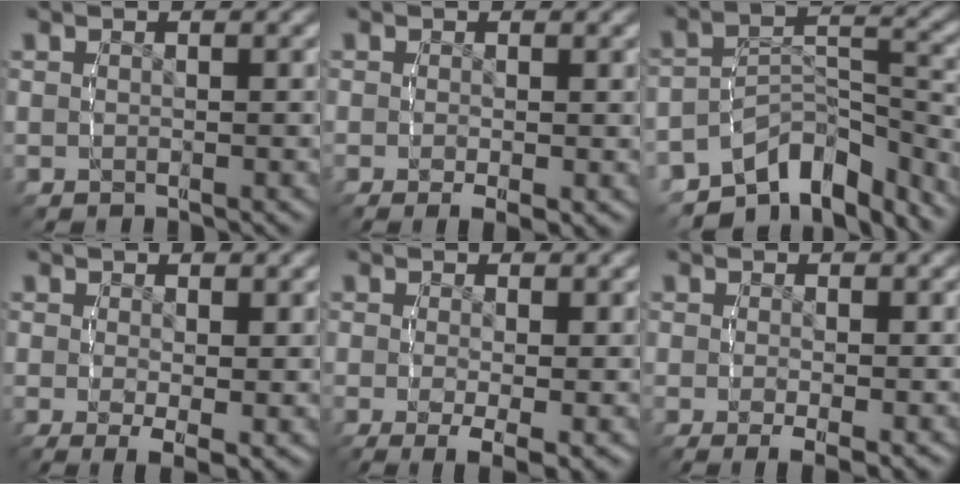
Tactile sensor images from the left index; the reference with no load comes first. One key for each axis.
{"total": 2.2, "fx": -1.1, "fy": 0.7, "fz": 1.8, "tx": -0.024, "ty": -0.012, "tz": -0.010}
{"total": 11.6, "fx": -8.1, "fy": 6.4, "fz": 5.2, "tx": -0.074, "ty": -0.016, "tz": -0.123}
{"total": 4.0, "fx": -1.5, "fy": 1.1, "fz": 3.5, "tx": -0.049, "ty": -0.030, "tz": -0.007}
{"total": 5.1, "fx": -2.5, "fy": 1.5, "fz": 4.1, "tx": -0.066, "ty": -0.032, "tz": -0.022}
{"total": 2.9, "fx": -1.4, "fy": 0.8, "fz": 2.5, "tx": -0.035, "ty": -0.018, "tz": -0.011}